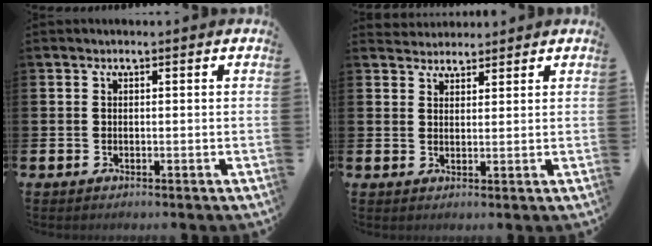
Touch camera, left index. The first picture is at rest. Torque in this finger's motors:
{"motor_torque": [-0.48, -1.49, 0.00, -0.01]}